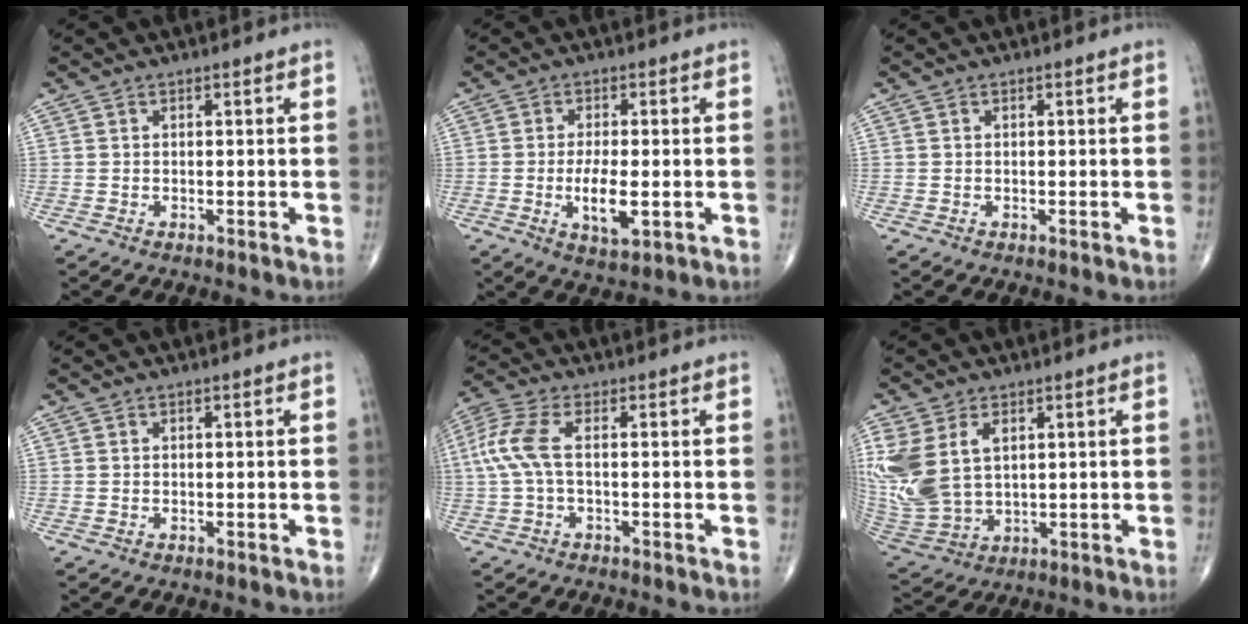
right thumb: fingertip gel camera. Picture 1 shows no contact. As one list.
[{"total": 6.9, "force": [-1.4, 2.5, 6.2], "torque": [-0.111, -0.012, -0.021]}, {"total": 0.0}, {"total": 0.0}, {"total": 6.8, "force": [0.1, 2.5, 6.3], "torque": [-0.176, 0.020, -0.002]}, {"total": 16.8, "force": [4.1, 11.0, 12.0], "torque": [-0.299, -0.009, 0.099]}]